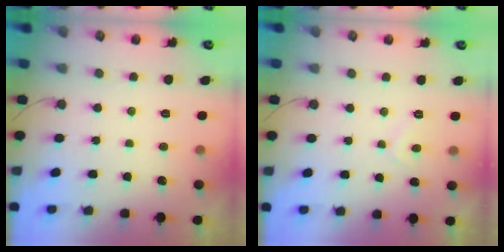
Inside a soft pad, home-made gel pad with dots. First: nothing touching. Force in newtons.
{"total": 3.2, "press": 3.1, "slide": 0.7}